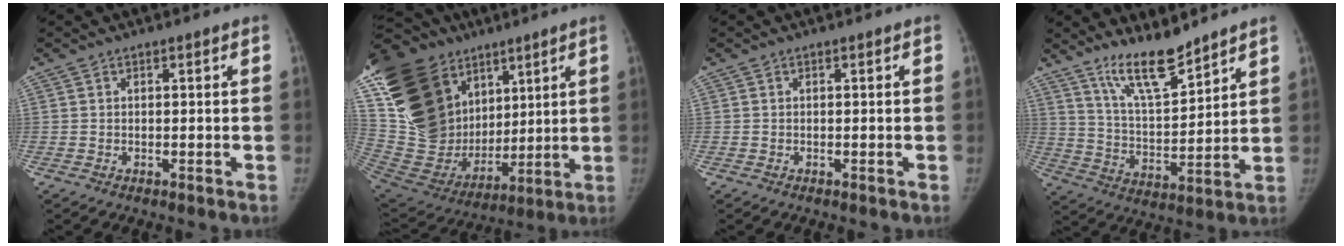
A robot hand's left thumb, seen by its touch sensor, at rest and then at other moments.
{"total": 32.2, "force": [14.2, 22.2, 18.4], "torque": [-0.370, 0.015, 0.282]}
{"total": 0.0}
{"total": 11.9, "force": [9.6, 2.7, 6.5], "torque": [-0.099, -0.070, 0.182]}